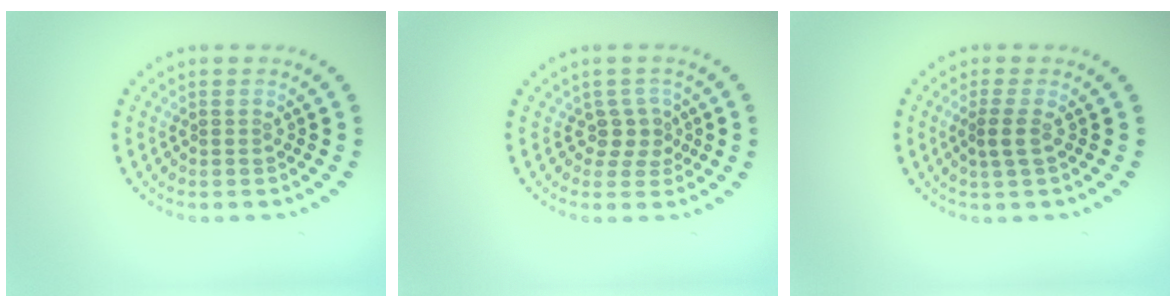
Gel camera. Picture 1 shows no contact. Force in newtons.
{"total": 2.1, "press": 1.6, "slide": 1.4}
{"total": 1.7, "press": 1.4, "slide": 1.0}